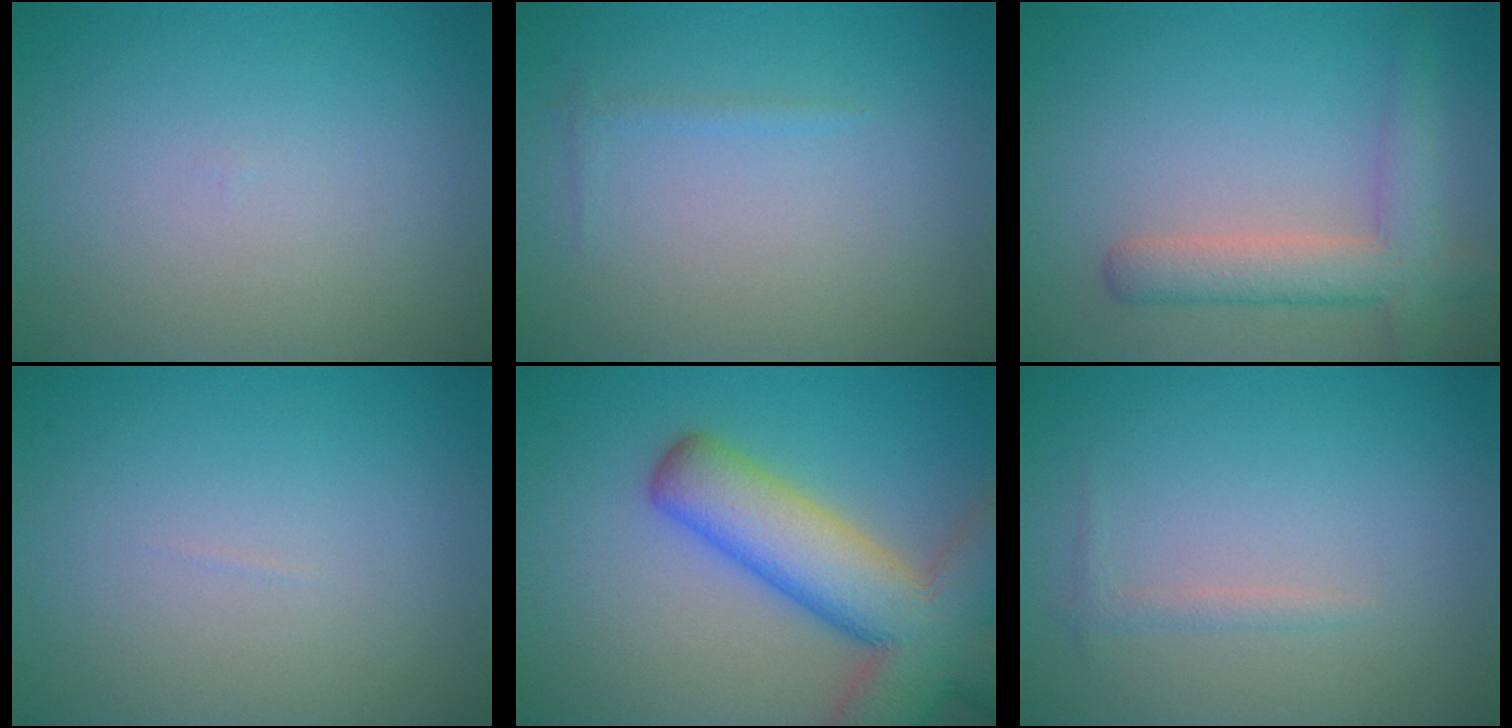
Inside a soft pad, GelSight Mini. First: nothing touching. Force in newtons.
{"total": 0.6, "press": 0.6, "slide": 0.1}
{"total": 4.4, "press": 4.4, "slide": 0.3}
{"total": 0.0}
{"total": 11.0, "press": 11.0, "slide": 0.6}
{"total": 0.9, "press": 0.9, "slide": 0.1}